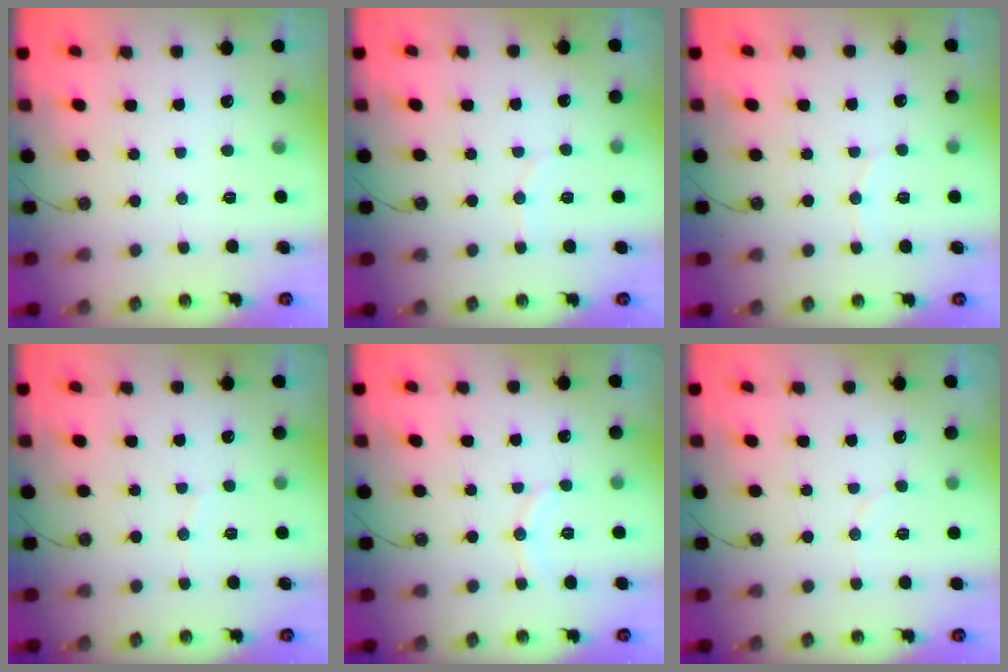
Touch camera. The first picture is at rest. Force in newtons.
{"total": 4.9, "press": 4.7, "slide": 1.4}
{"total": 5.3, "press": 5.2, "slide": 0.7}
{"total": 3.9, "press": 3.9, "slide": 0.4}
{"total": 7.1, "press": 7.1, "slide": 0.0}
{"total": 4.8, "press": 4.7, "slide": 0.8}